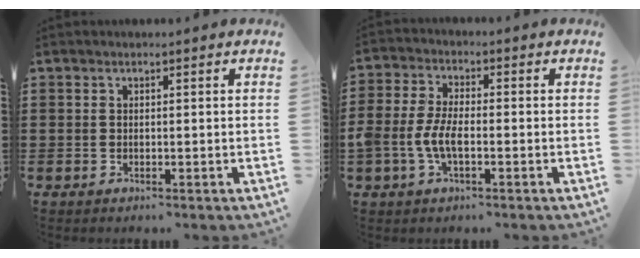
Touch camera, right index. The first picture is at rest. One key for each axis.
{"total": 5.5, "fx": -1.7, "fy": 2.5, "fz": 4.6, "tx": -0.113, "ty": -0.004, "tz": -0.040}